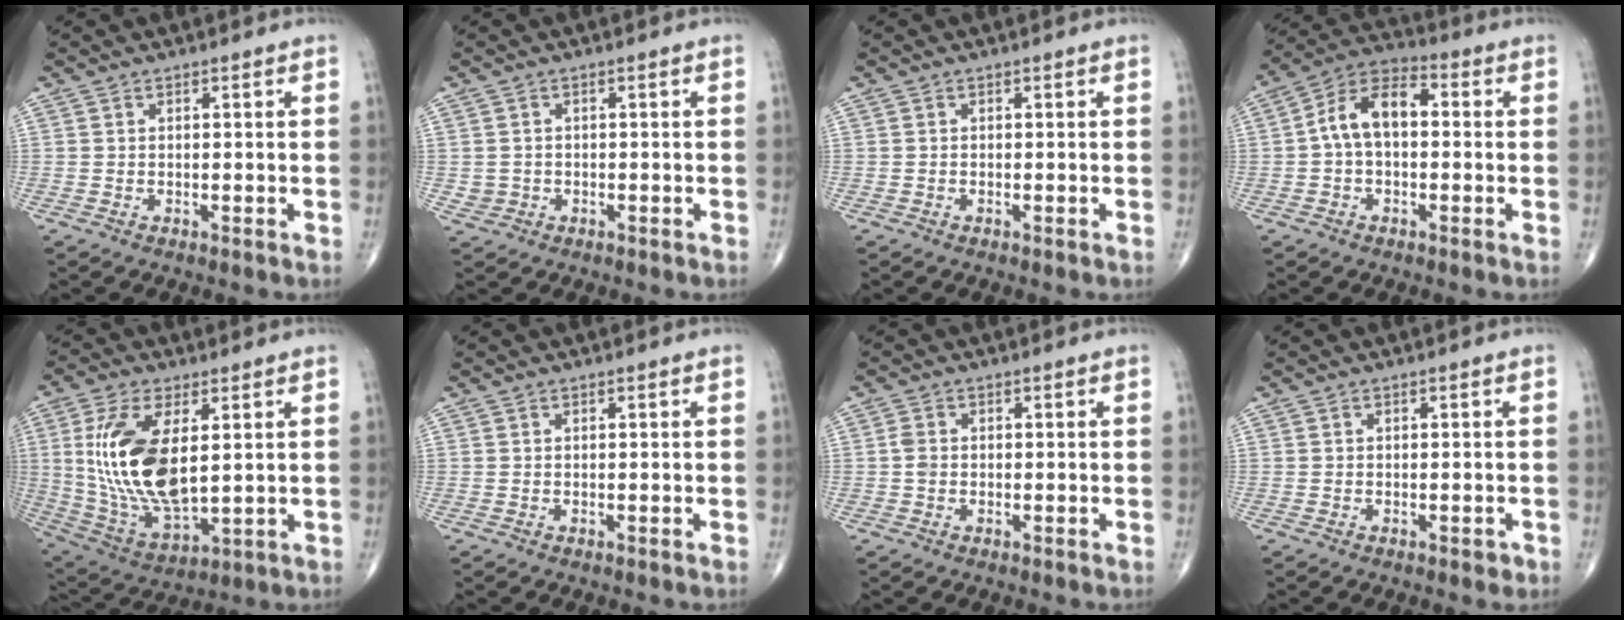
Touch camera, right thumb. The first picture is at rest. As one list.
[{"total": 1.9, "force": [-0.4, 1.8, 0.3], "torque": [0.000, 0.006, -0.004]}, {"total": 0.0}, {"total": 10.2, "force": [0.4, 6.1, 8.2], "torque": [-0.140, 0.036, -0.006]}, {"total": 18.2, "force": [3.0, 8.5, 15.8], "torque": [-0.317, -0.023, 0.070]}, {"total": 0.0}, {"total": 1.7, "force": [-0.1, 1.3, 1.1], "torque": [-0.020, 0.002, -0.004]}, {"total": 1.1, "force": [-0.5, 0.6, 0.7], "torque": [-0.007, 0.000, -0.008]}]